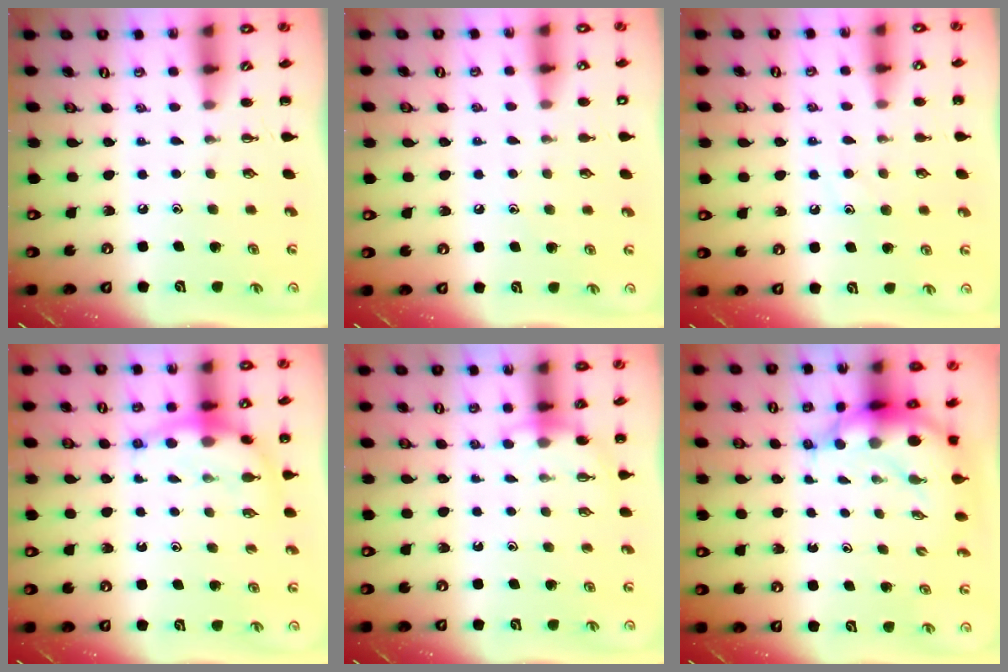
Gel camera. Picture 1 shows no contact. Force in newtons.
{"total": 5.1, "press": 4.9, "slide": 1.5}
{"total": 8.4, "press": 8.4, "slide": 1.2}
{"total": 7.4, "press": 7.3, "slide": 1.2}
{"total": 4.2, "press": 4.0, "slide": 1.3}
{"total": 7.4, "press": 7.2, "slide": 1.7}